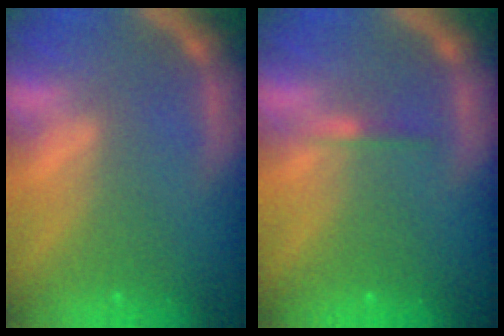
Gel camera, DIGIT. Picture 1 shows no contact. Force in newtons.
{"total": 0.9}